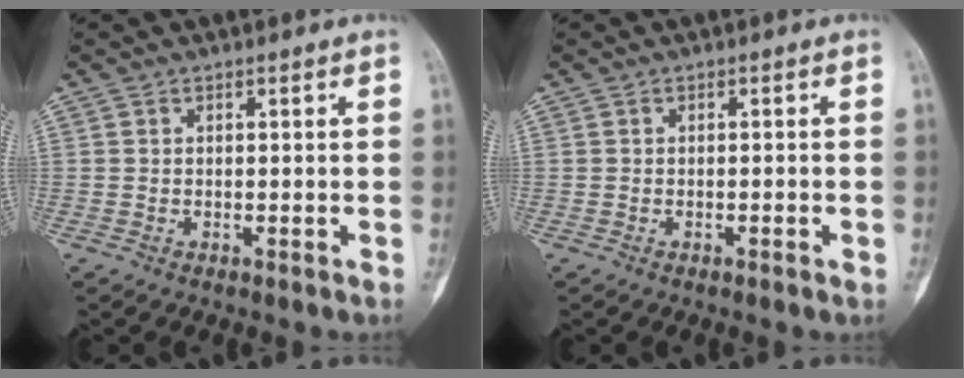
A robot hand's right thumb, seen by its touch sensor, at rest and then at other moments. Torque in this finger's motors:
{"motor_torque": [-0.23, -0.16, 0.04, 0.02, -0.07]}